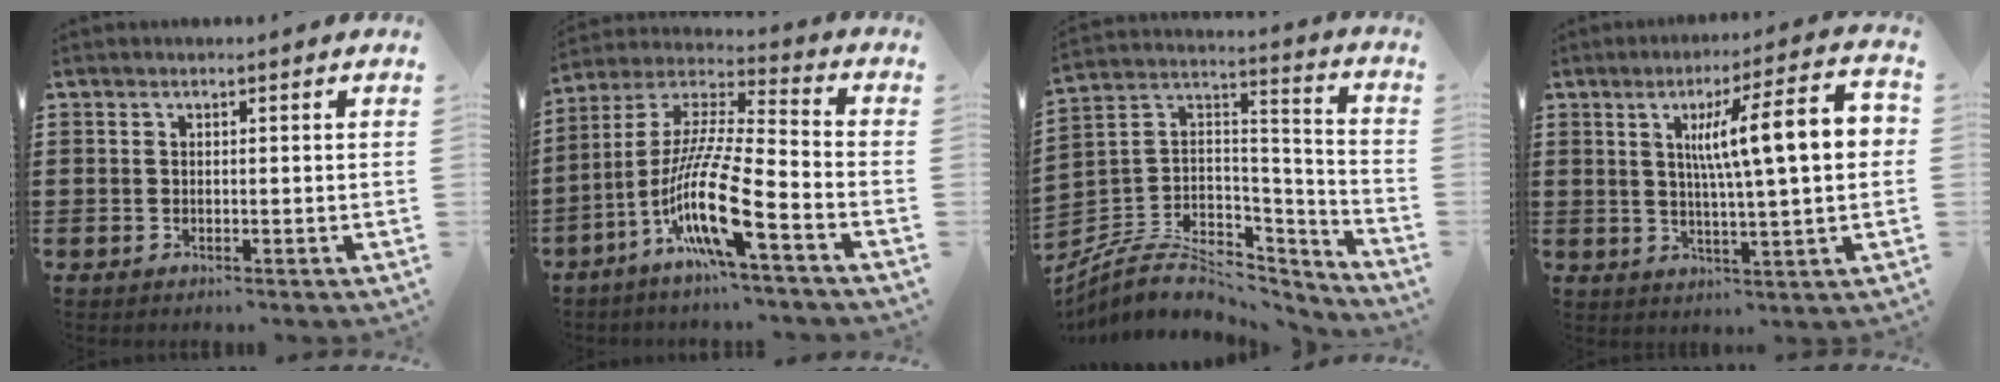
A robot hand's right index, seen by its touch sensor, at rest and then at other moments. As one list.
[{"total": 14.1, "force": [-7.4, 1.3, 12.0], "torque": [-0.259, -0.018, -0.147]}, {"total": 7.8, "force": [-5.2, 4.8, 3.2], "torque": [-0.073, 0.011, -0.097]}, {"total": 12.0, "force": [2.4, 1.5, 11.7], "torque": [-0.201, 0.002, 0.032]}]